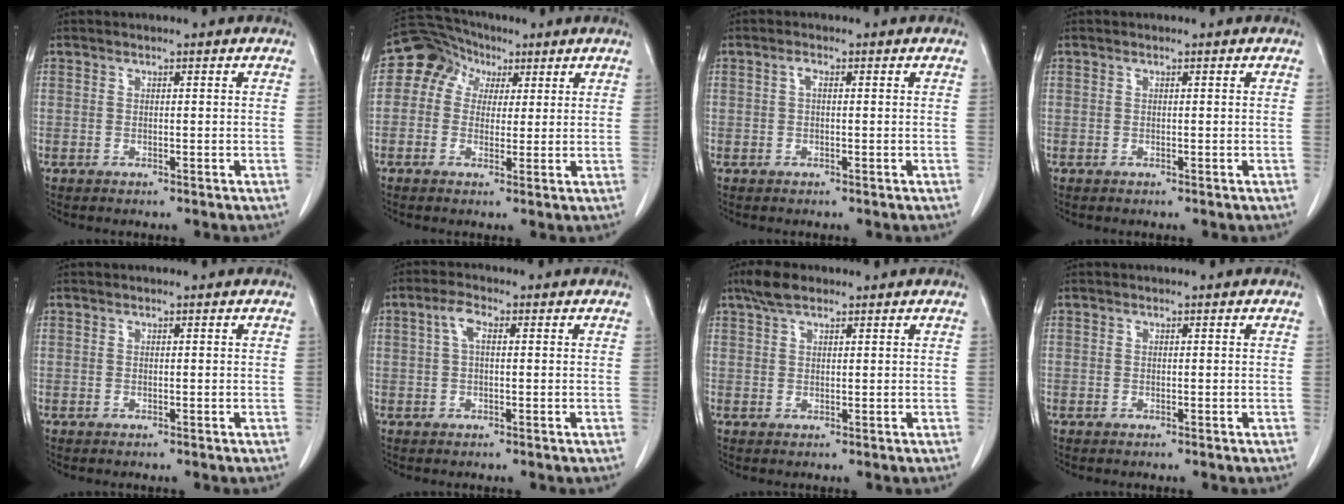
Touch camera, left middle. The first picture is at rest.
{"total": 6.7, "force": [2.2, 5.7, 2.7], "torque": [-0.051, 0.034, 0.034]}
{"total": 1.1, "force": [0.1, 0.5, 1.0], "torque": [-0.017, 0.003, 0.001]}
{"total": 0.0}
{"total": 0.0}
{"total": 3.0, "force": [0.7, 1.2, 2.6], "torque": [-0.055, 0.014, 0.015]}
{"total": 3.5, "force": [2.6, 1.4, 1.9], "torque": [-0.044, 0.012, 0.049]}
{"total": 0.0}